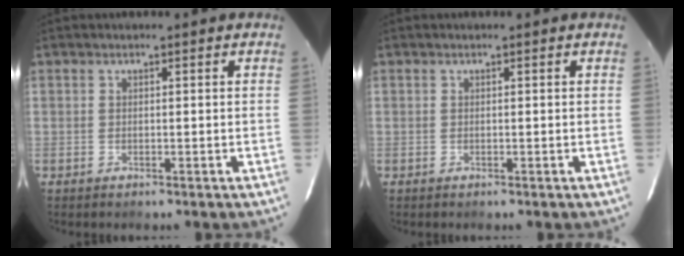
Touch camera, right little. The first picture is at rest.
{"total": 0.0}